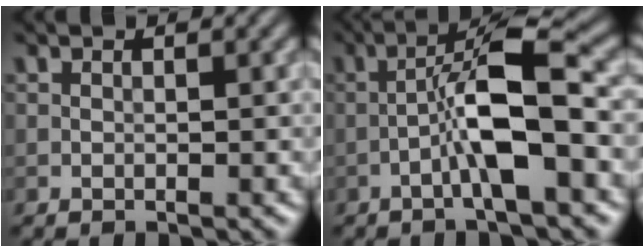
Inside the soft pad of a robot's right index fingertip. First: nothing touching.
{"total": 6.7, "force": [-2.0, 1.1, 6.3], "torque": [-0.112, 0.023, -0.039]}